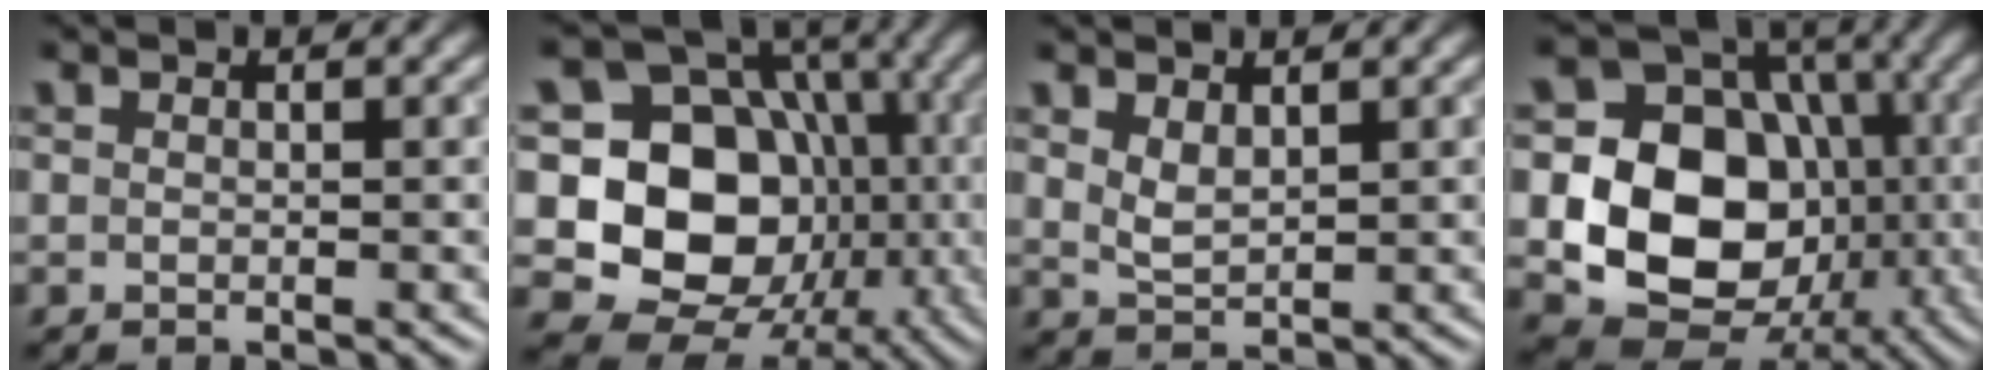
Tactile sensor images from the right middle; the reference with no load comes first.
{"total": 15.0, "force": [-1.5, 12.5, 8.2], "torque": [-0.124, -0.013, -0.038]}
{"total": 1.9, "force": [1.1, 0.9, 1.2], "torque": [-0.029, -0.002, 0.028]}
{"total": 14.3, "force": [-2.3, 12.0, 7.6], "torque": [-0.121, -0.022, -0.060]}